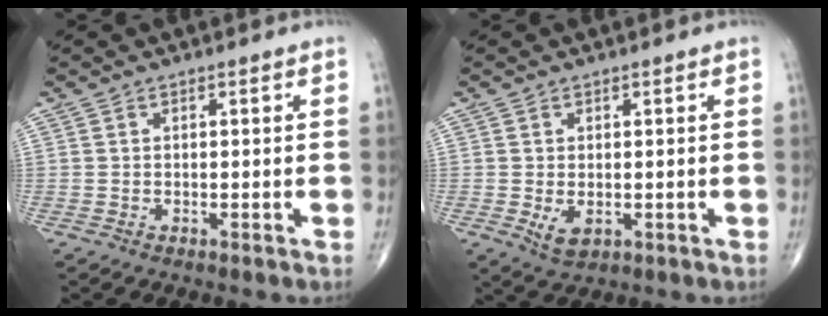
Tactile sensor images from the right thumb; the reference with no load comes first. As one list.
[{"total": 3.2, "force": [-0.5, 1.9, 2.5], "torque": [-0.037, -0.007, 0.001]}]